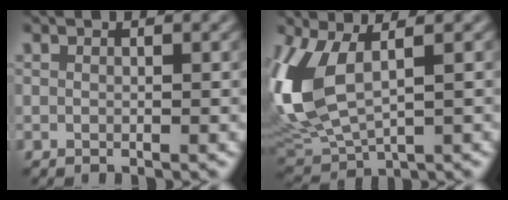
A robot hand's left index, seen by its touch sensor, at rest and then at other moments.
{"total": 9.4, "force": [1.2, 4.7, 8.1], "torque": [-0.212, -0.003, 0.027]}